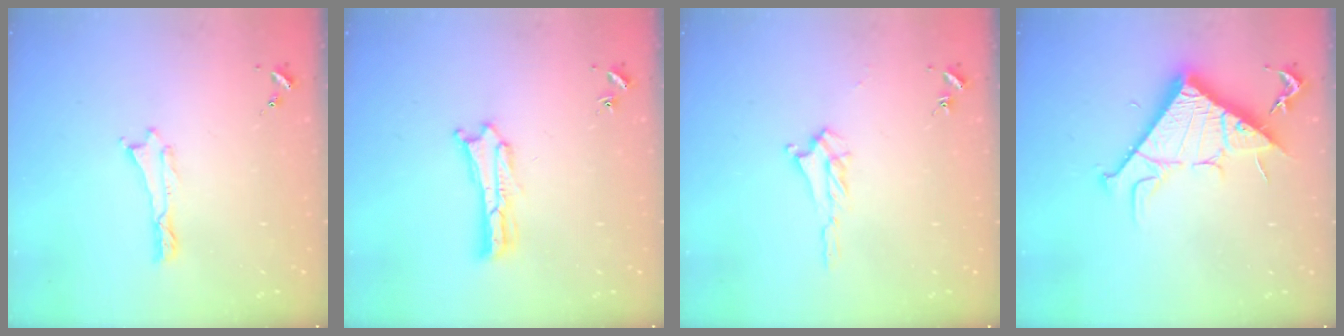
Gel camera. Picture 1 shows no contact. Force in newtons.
{"total": 1.2, "press": 1.2, "slide": 0.2}
{"total": 2.4, "press": 2.4, "slide": 0.4}
{"total": 11.9, "press": 11.9, "slide": 0.2}